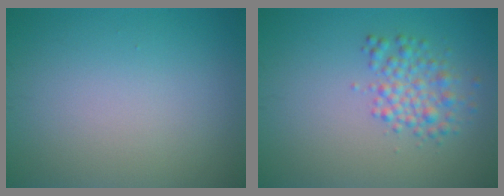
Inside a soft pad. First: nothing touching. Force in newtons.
{"total": 2.9, "press": 2.9, "slide": 0.0}